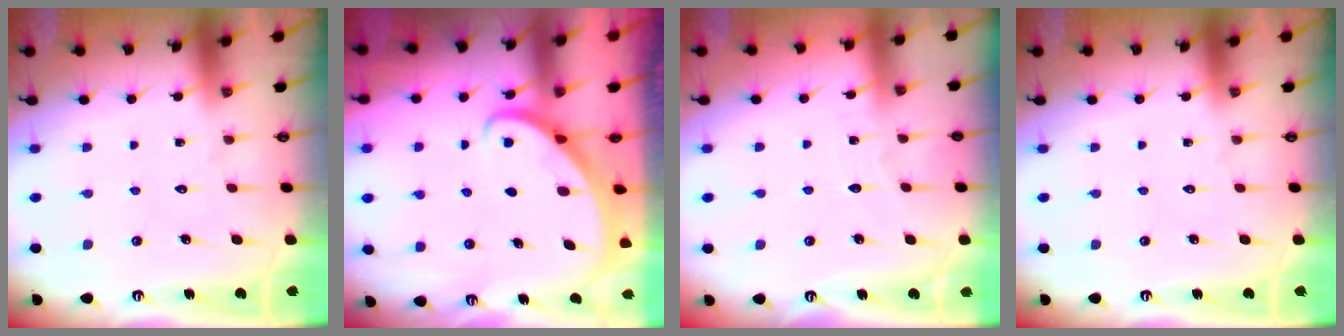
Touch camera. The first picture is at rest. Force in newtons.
{"total": 2.4, "press": 2.4, "slide": 0.2}
{"total": 2.7, "press": 2.7, "slide": 0.4}
{"total": 0.0}